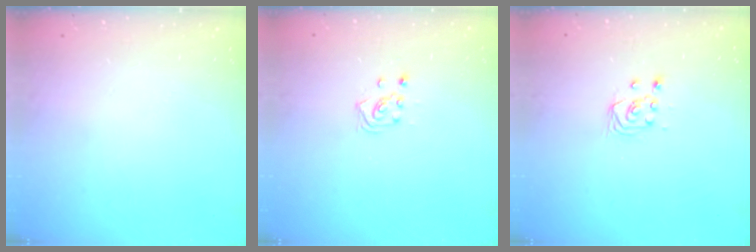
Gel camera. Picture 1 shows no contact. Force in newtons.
{"total": 2.0, "press": 1.9, "slide": 0.8}
{"total": 2.9, "press": 2.6, "slide": 1.3}